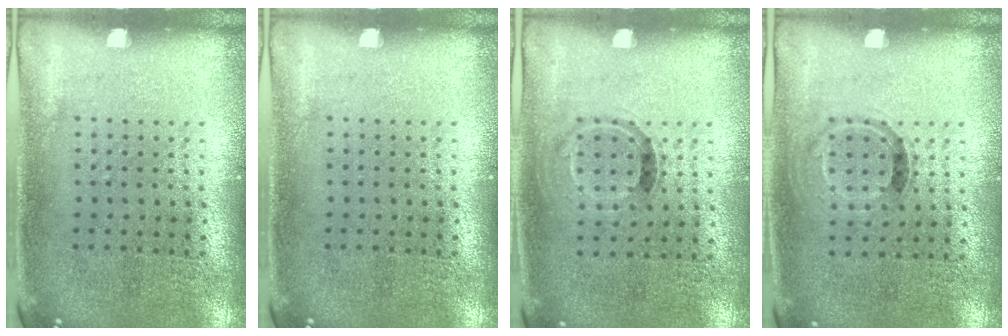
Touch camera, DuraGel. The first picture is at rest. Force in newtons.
{"total": 0.0}
{"total": 0.9, "press": 0.7, "slide": 0.6}
{"total": 0.9, "press": 0.7, "slide": 0.6}